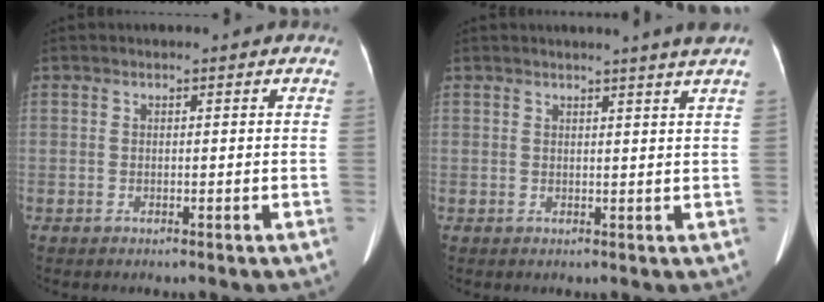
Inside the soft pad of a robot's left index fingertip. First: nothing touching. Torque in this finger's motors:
{"motor_torque": [0.27, -0.82, -0.04, 0.01]}